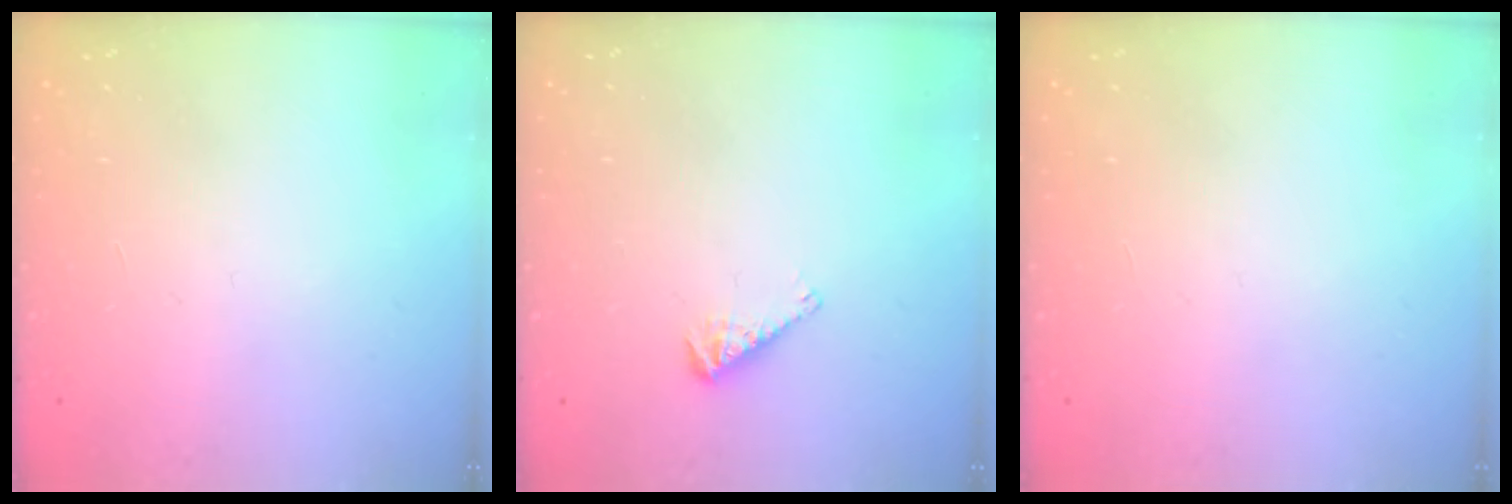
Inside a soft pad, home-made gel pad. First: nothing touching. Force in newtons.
{"total": 4.6, "press": 4.5, "slide": 0.6}
{"total": 0.0}